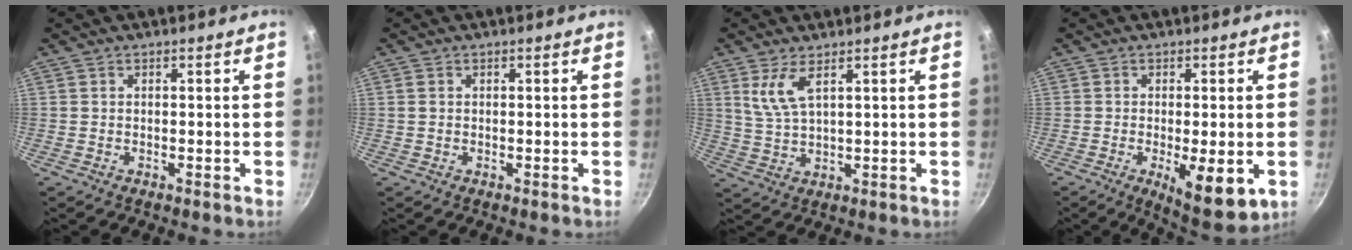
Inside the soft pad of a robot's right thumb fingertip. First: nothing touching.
{"total": 1.0, "force": [0.2, 0.7, 0.7], "torque": [-0.017, 0.001, 0.007]}
{"total": 5.4, "force": [2.7, 1.7, 4.4], "torque": [-0.097, -0.012, 0.067]}
{"total": 10.5, "force": [-3.0, 3.5, 9.4], "torque": [-0.131, -0.020, -0.036]}